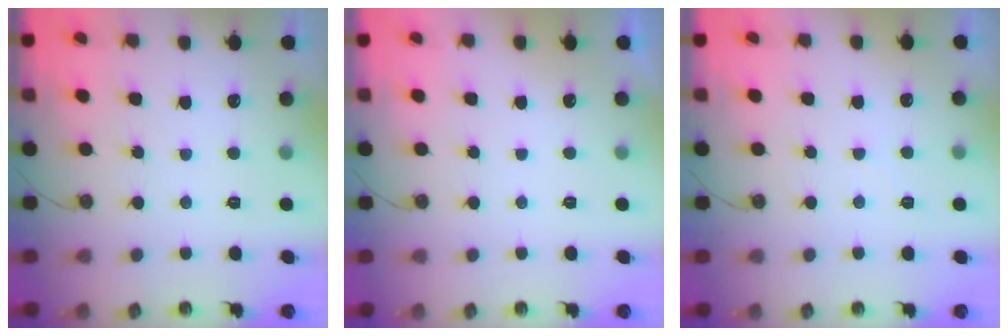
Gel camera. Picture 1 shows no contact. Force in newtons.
{"total": 0.0}
{"total": 2.3, "press": 2.3, "slide": 0.3}